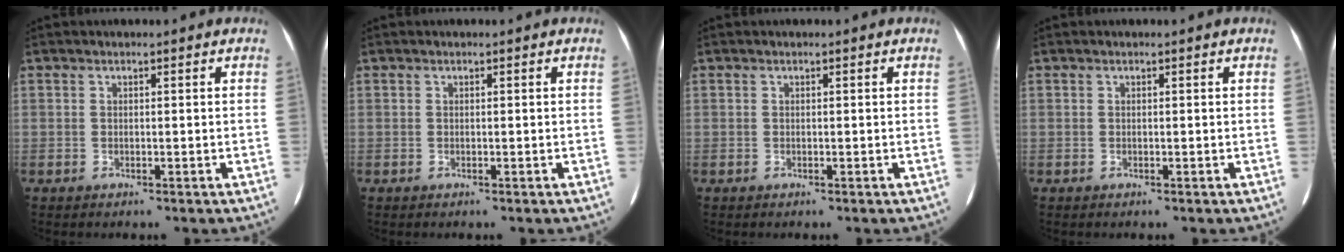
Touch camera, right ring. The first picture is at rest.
{"total": 0.0}
{"total": 0.0}
{"total": 0.0}